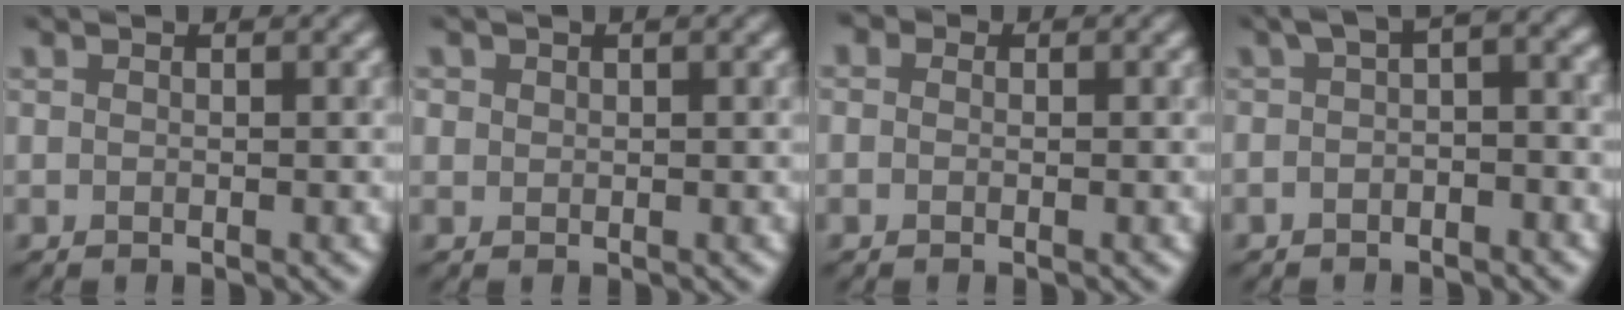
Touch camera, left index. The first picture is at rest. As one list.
[{"total": 1.0, "force": [0.4, 0.9, 0.3], "torque": [0.000, 0.008, 0.000]}, {"total": 2.9, "force": [1.1, 2.2, 1.6], "torque": [-0.005, 0.022, -0.031]}, {"total": 3.8, "force": [-0.3, 1.9, 3.3], "torque": [-0.042, 0.014, -0.015]}]